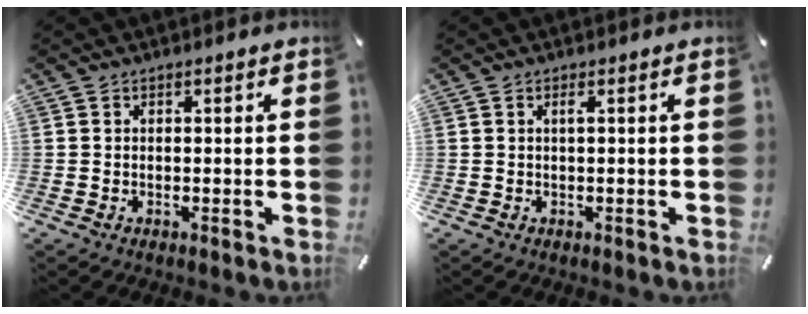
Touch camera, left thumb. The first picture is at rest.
{"total": 1.1, "force": [0.2, 0.1, 1.1], "torque": [-0.022, 0.000, 0.003]}